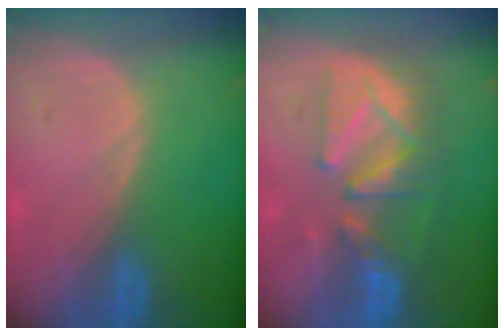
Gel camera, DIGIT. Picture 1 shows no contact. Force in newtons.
{"total": 8.9, "press": 8.8, "slide": 1.0}